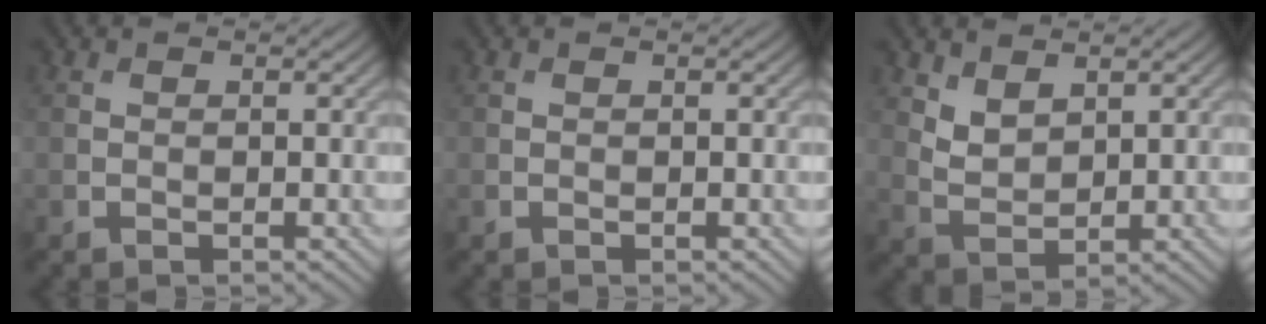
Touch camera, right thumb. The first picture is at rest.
{"total": 0.0}
{"total": 3.3, "force": [2.1, 1.8, 1.8], "torque": [-0.047, -0.009, 0.049]}